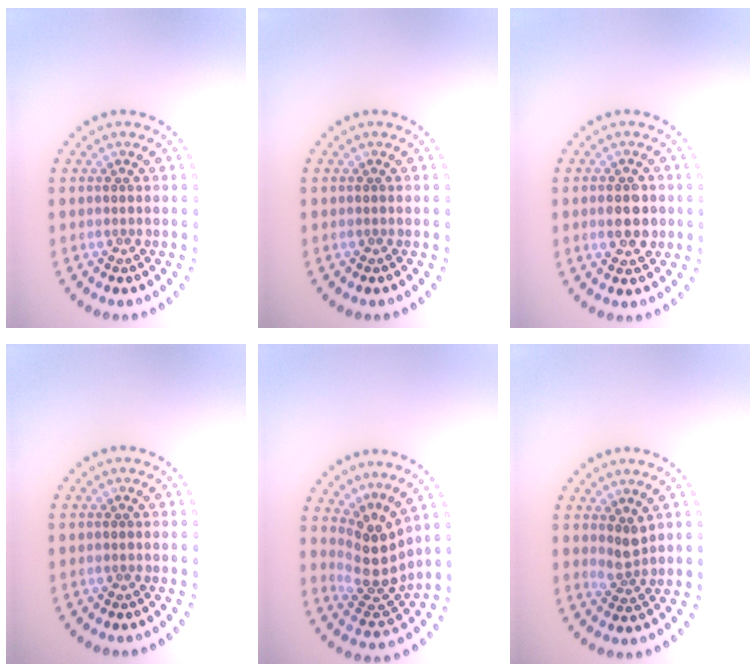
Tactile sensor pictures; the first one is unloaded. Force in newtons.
{"total": 0.0}
{"total": 2.6, "press": 2.6, "slide": 0.1}
{"total": 0.0}
{"total": 3.8, "press": 2.8, "slide": 2.7}
{"total": 2.0, "press": 1.4, "slide": 1.4}